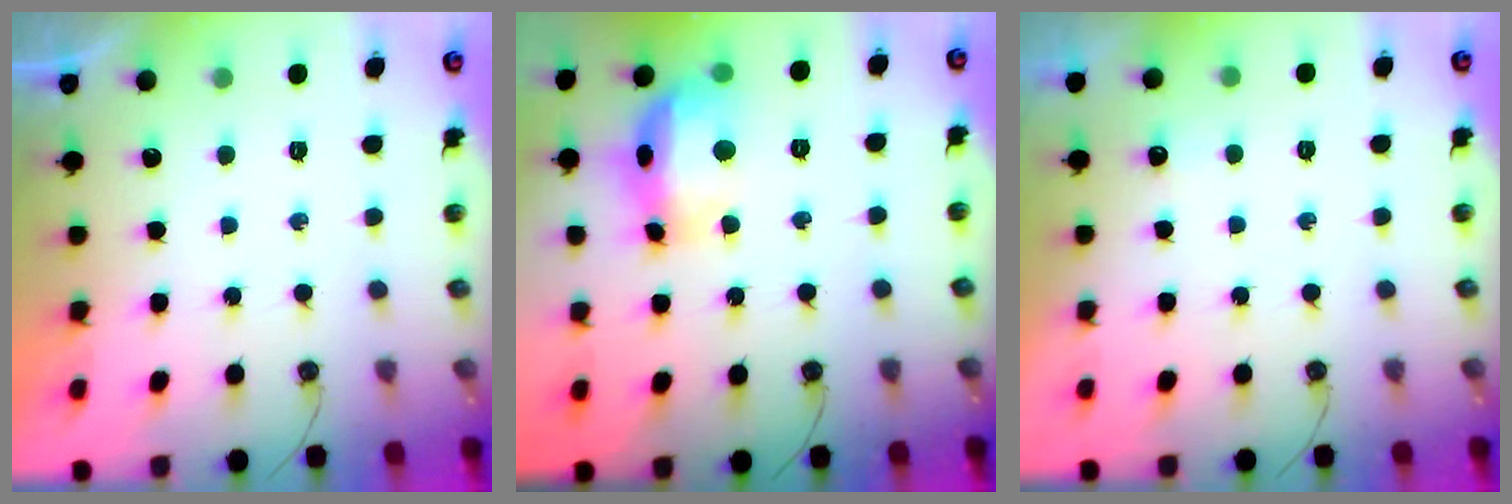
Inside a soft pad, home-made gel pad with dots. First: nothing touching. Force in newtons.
{"total": 16.8, "press": 16.7, "slide": 1.8}
{"total": 2.8, "press": 2.7, "slide": 0.4}